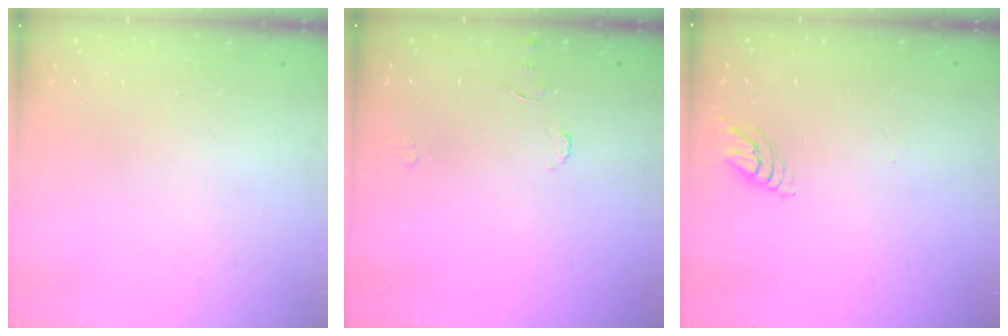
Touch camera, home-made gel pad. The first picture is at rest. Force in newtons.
{"total": 5.4, "press": 5.4, "slide": 0.5}
{"total": 4.9, "press": 4.9, "slide": 0.1}